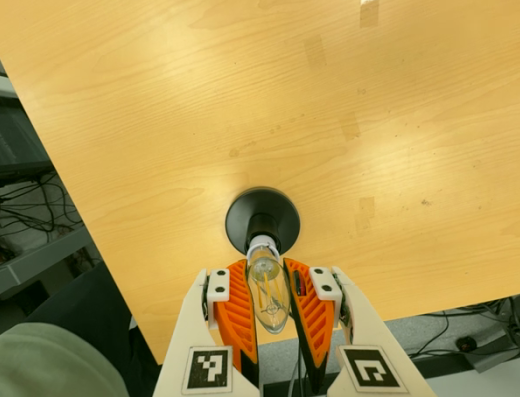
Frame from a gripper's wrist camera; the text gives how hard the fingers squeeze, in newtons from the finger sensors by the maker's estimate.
{"total": 21.0, "left": 22.7, "right": 19.4}